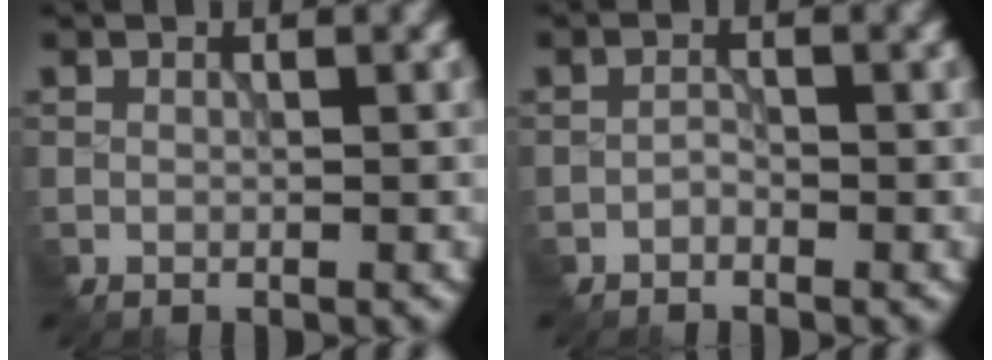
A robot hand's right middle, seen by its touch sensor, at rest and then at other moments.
{"total": 0.7, "force": [-0.6, 0.3, 0.0], "torque": [-0.004, 0.004, -0.011]}